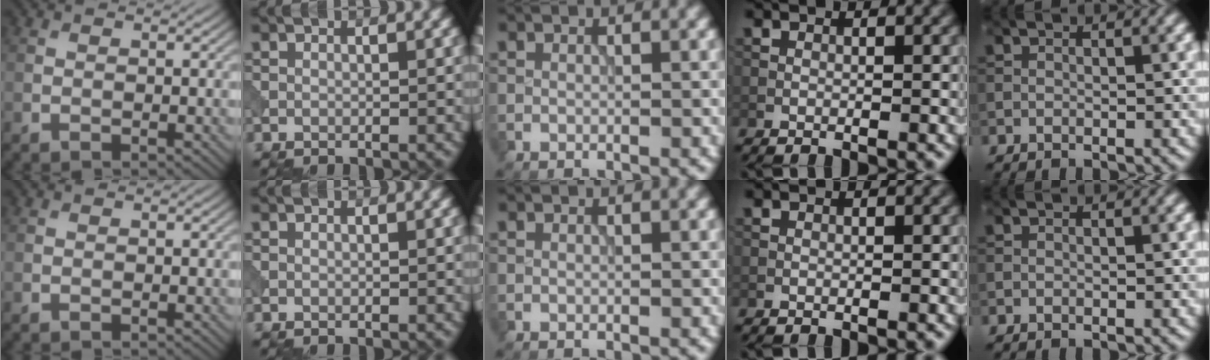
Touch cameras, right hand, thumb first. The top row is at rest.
{}